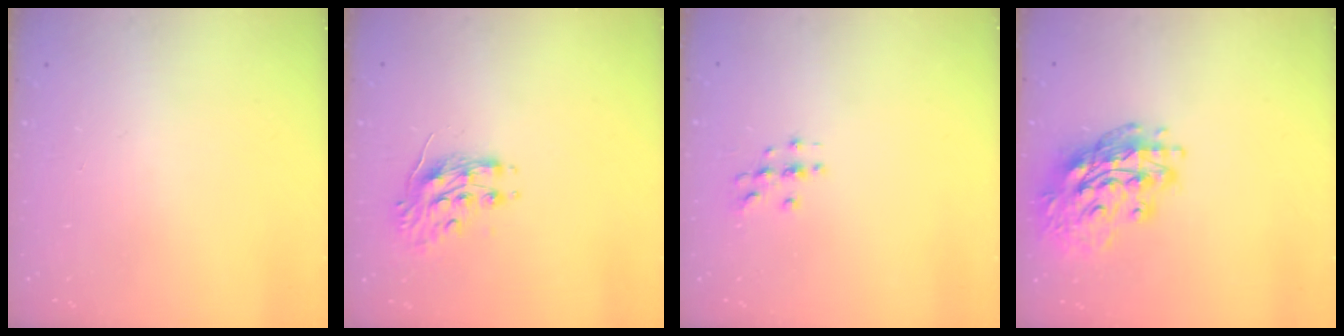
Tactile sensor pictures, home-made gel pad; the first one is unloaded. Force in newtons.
{"total": 8.4, "press": 8.3, "slide": 0.4}
{"total": 3.4, "press": 3.4, "slide": 0.4}
{"total": 17.4, "press": 17.3, "slide": 1.8}